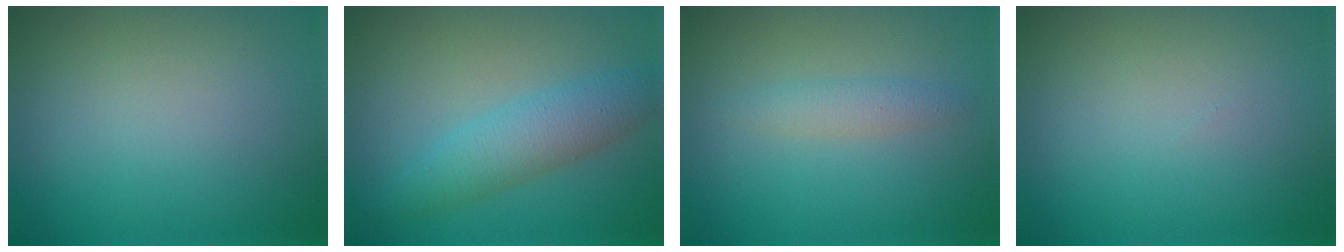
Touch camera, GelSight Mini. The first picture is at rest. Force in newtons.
{"total": 3.9, "press": 3.9, "slide": 0.1}
{"total": 1.6, "press": 1.6, "slide": 0.0}
{"total": 0.0}